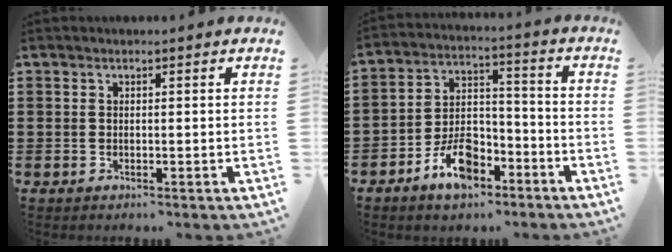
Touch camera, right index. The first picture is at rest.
{"total": 8.6, "force": [-5.4, 4.5, 5.0], "torque": [-0.105, 0.016, -0.100]}